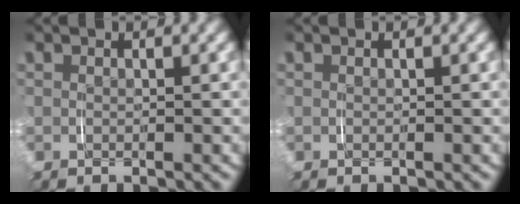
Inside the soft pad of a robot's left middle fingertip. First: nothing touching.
{"total": 0.0}